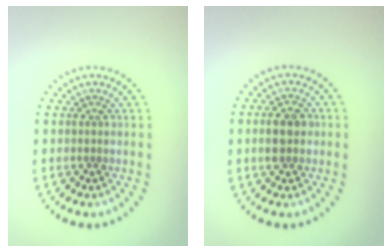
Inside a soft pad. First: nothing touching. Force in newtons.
{"total": 2.6, "press": 2.6, "slide": 0.2}